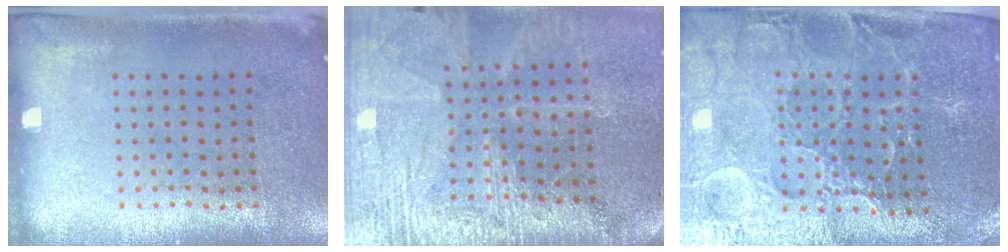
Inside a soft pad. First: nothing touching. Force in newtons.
{"total": 3.6, "press": 3.3, "slide": 1.5}
{"total": 3.3, "press": 3.3, "slide": 0.5}